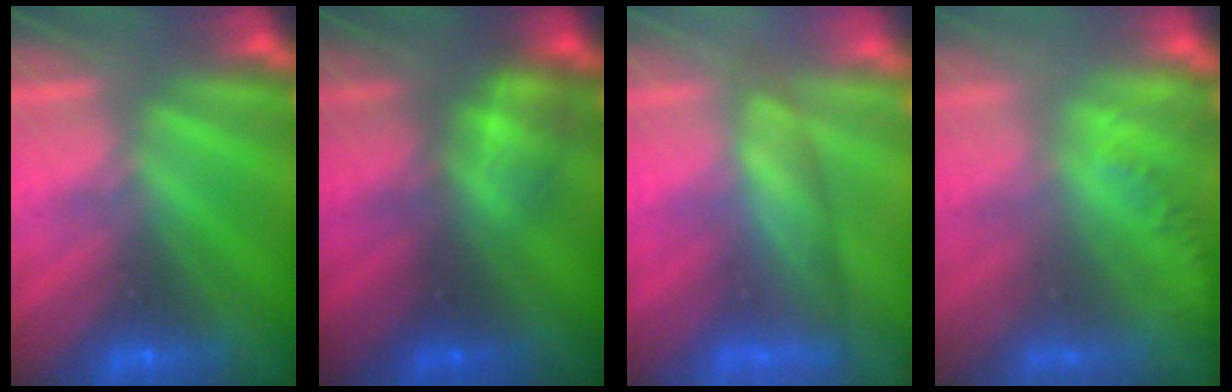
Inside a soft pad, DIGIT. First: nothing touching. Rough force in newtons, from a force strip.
{"total": 2.3}
{"total": 3.7}
{"total": 1.3}